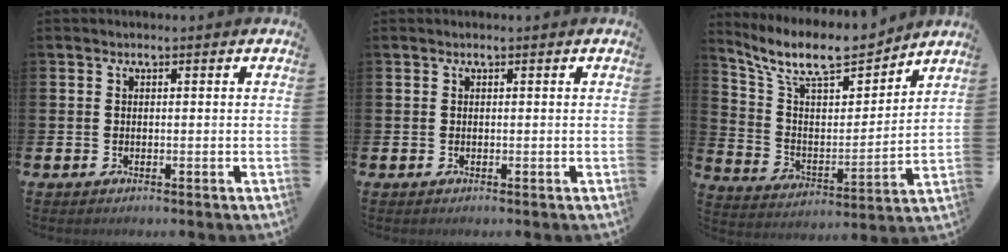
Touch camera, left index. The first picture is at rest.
{"total": 0.0}
{"total": 10.6, "force": [9.3, 3.0, 4.1], "torque": [-0.117, -0.062, 0.163]}